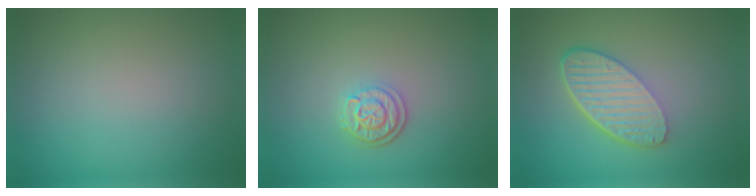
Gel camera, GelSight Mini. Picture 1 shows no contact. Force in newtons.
{"total": 2.5, "press": 2.1, "slide": 1.4}
{"total": 5.8, "press": 4.3, "slide": 4.0}